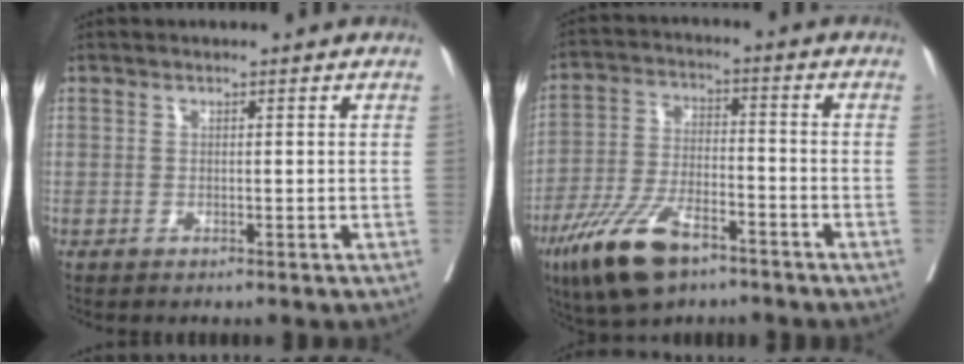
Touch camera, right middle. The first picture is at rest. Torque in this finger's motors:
{"motor_torque": [1.28, -0.85, 0.68, 0.21]}